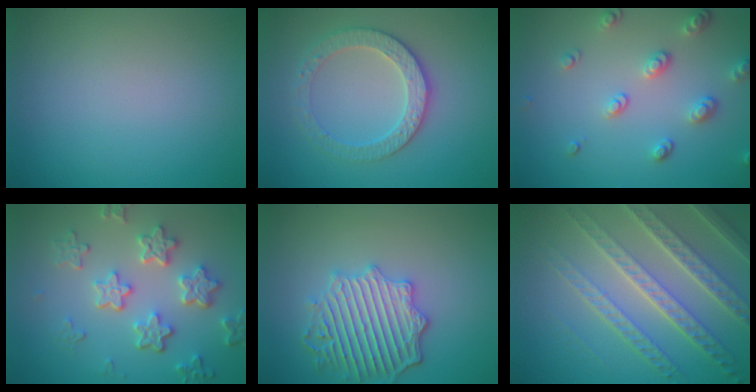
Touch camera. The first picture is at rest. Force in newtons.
{"total": 3.4, "press": 3.4, "slide": 0.5}
{"total": 2.9, "press": 2.6, "slide": 1.3}
{"total": 5.3, "press": 4.2, "slide": 3.3}
{"total": 5.1, "press": 4.6, "slide": 2.3}
{"total": 8.0, "press": 5.4, "slide": 5.8}